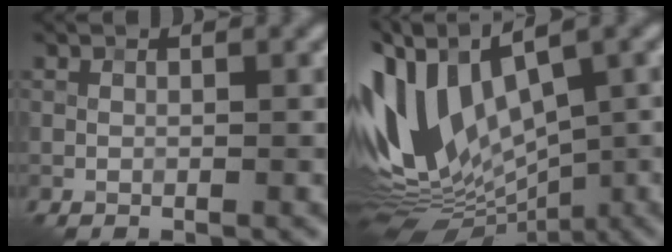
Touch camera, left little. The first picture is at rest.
{"total": 12.6, "force": [0.3, 7.1, 10.4], "torque": [-0.216, 0.002, 0.009]}